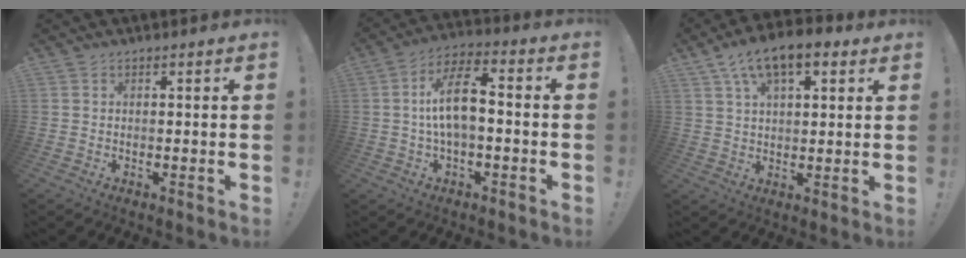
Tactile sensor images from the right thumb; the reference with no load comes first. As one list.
[{"total": 11.7, "force": [-0.2, 4.9, 10.6], "torque": [-0.189, 0.016, -0.002]}, {"total": 11.5, "force": [6.2, 5.2, 8.2], "torque": [-0.140, -0.014, 0.112]}]